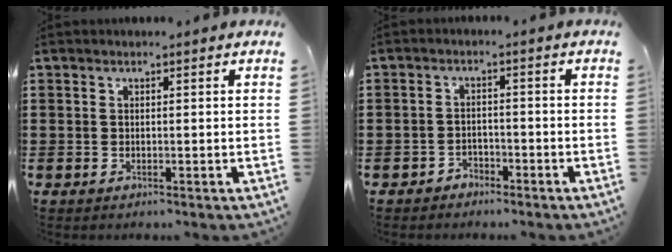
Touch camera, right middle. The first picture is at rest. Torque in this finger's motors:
{"motor_torque": [0.58, 0.77, -0.57, -0.07]}